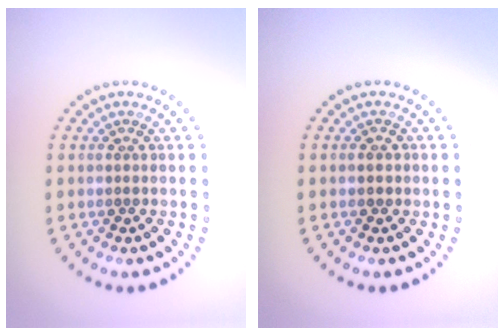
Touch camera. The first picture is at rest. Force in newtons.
{"total": 1.4, "press": 1.4, "slide": 0.0}